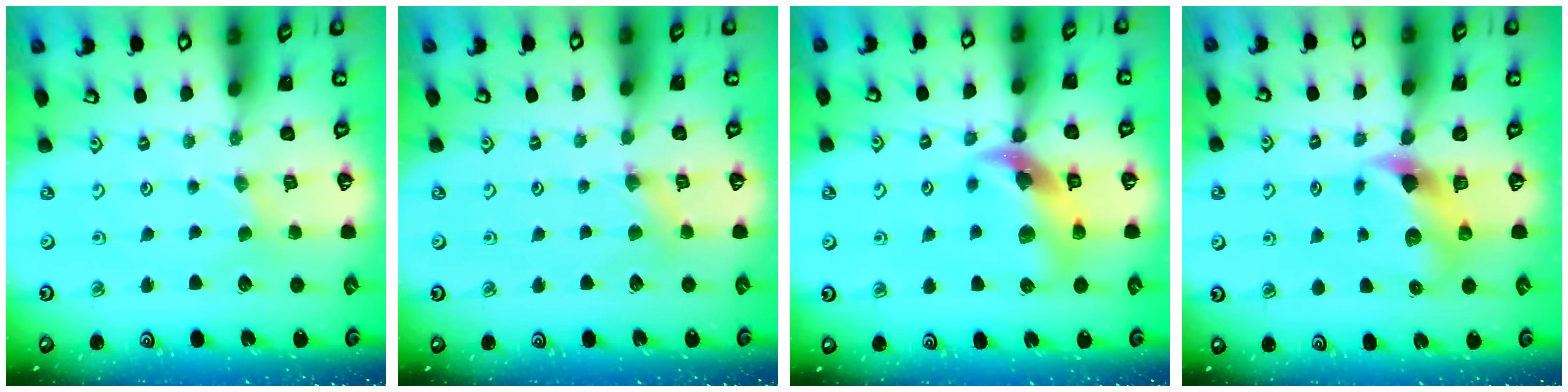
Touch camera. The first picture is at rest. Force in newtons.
{"total": 2.8, "press": 2.8, "slide": 0.4}
{"total": 12.0, "press": 11.9, "slide": 1.6}
{"total": 7.3, "press": 7.2, "slide": 1.2}